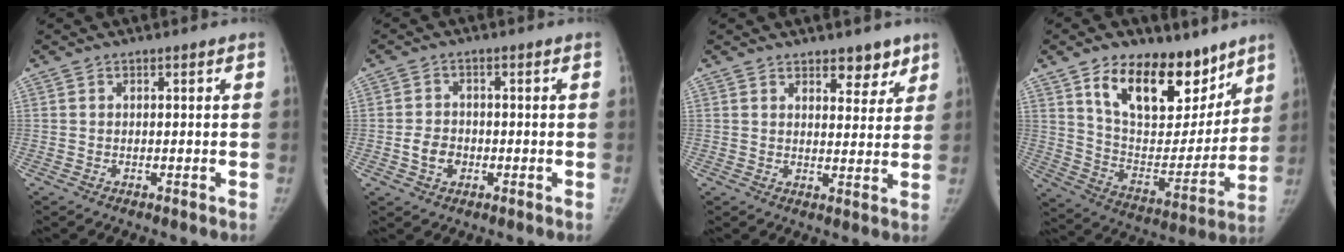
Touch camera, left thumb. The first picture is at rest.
{"total": 4.0, "force": [-1.1, 3.2, 2.3], "torque": [-0.032, 0.009, -0.019]}
{"total": 5.4, "force": [3.9, 2.7, 2.7], "torque": [-0.004, -0.026, 0.055]}
{"total": 21.7, "force": [13.5, 11.6, 12.4], "torque": [-0.141, -0.068, 0.231]}